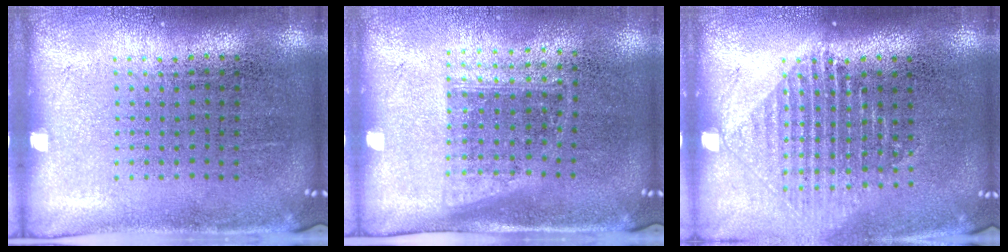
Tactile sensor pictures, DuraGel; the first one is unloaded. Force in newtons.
{"total": 1.0, "press": 0.8, "slide": 0.6}
{"total": 1.2, "press": 1.2, "slide": 0.5}